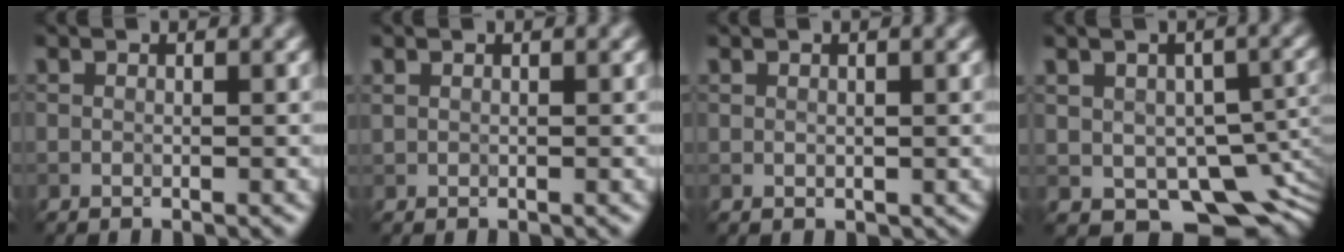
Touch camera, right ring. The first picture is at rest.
{"total": 0.0}
{"total": 0.7, "force": [0.4, 0.6, 0.3], "torque": [-0.005, 0.000, 0.010]}
{"total": 9.1, "force": [-2.5, 6.0, 6.4], "torque": [-0.081, -0.026, -0.033]}